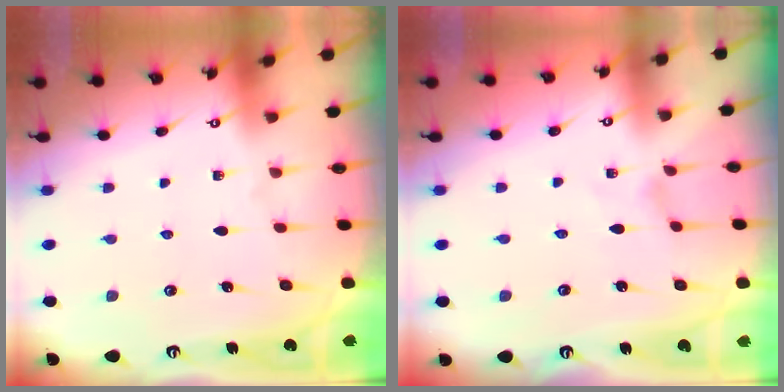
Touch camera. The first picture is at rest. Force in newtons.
{"total": 0.7, "press": 0.7, "slide": 0.2}